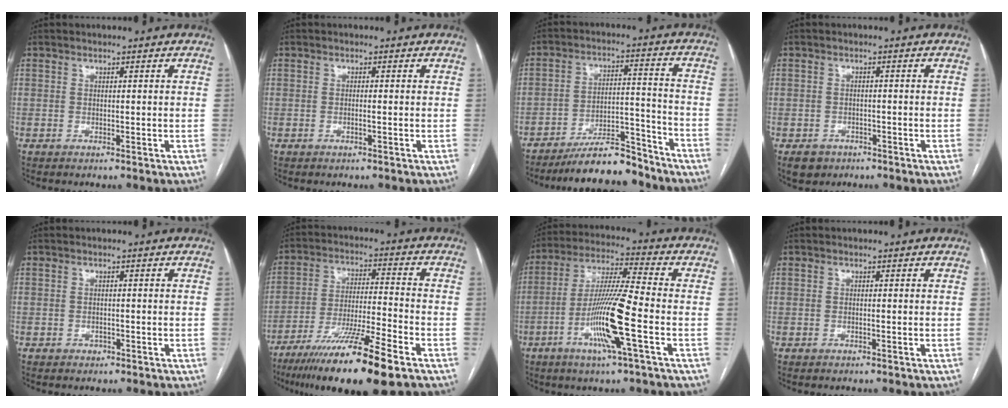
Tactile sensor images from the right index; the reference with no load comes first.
{"total": 0.7, "force": [-0.2, -0.1, 0.7], "torque": [-0.013, 0.000, -0.003]}
{"total": 11.6, "force": [-10.4, 2.5, 4.6], "torque": [-0.065, 0.026, -0.173]}
{"total": 3.3, "force": [-1.9, 2.6, 0.6], "torque": [-0.007, 0.006, -0.024]}
{"total": 0.7, "force": [-0.4, 0.6, 0.2], "torque": [-0.004, 0.002, -0.005]}
{"total": 16.3, "force": [-10.6, 0.2, 12.3], "torque": [-0.213, -0.042, -0.184]}
{"total": 12.8, "force": [-4.3, -0.5, 12.1], "torque": [-0.237, -0.009, -0.087]}
{"total": 0.0}